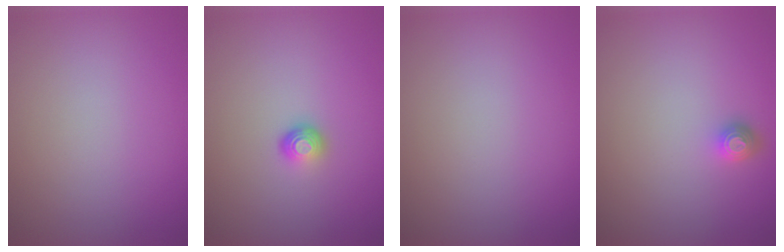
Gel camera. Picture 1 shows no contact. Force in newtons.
{"total": 1.4, "press": 1.1, "slide": 1.0}
{"total": 0.0}
{"total": 1.2, "press": 1.1, "slide": 0.4}